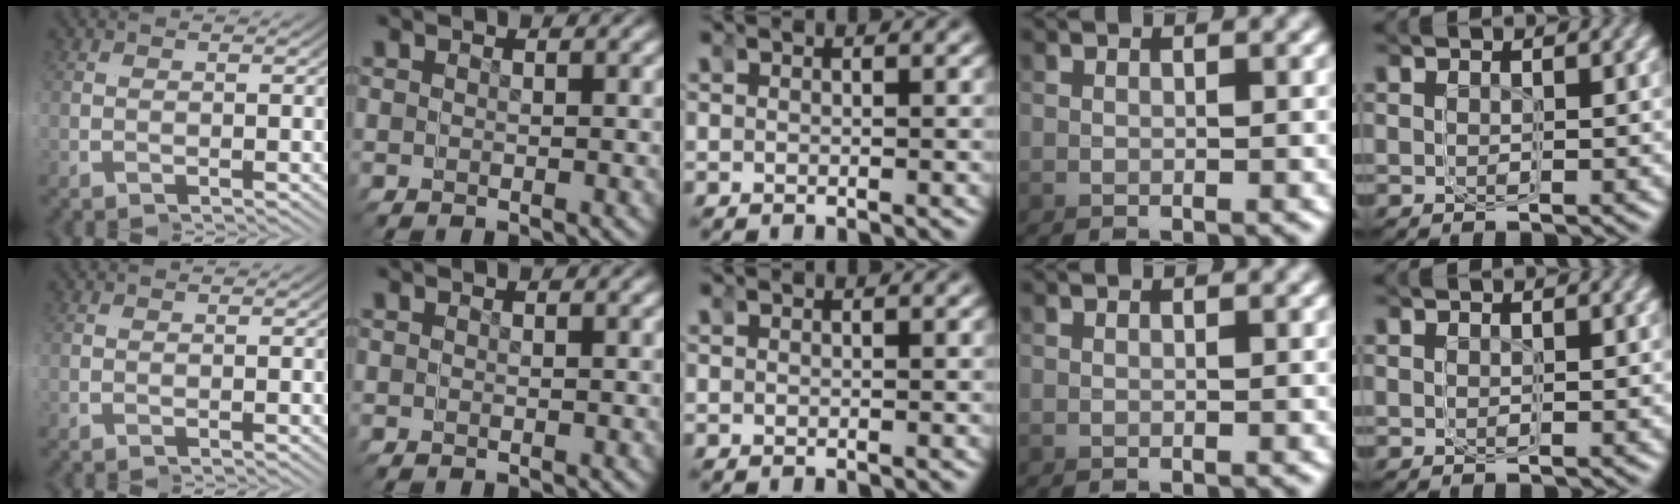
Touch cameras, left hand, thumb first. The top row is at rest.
{}